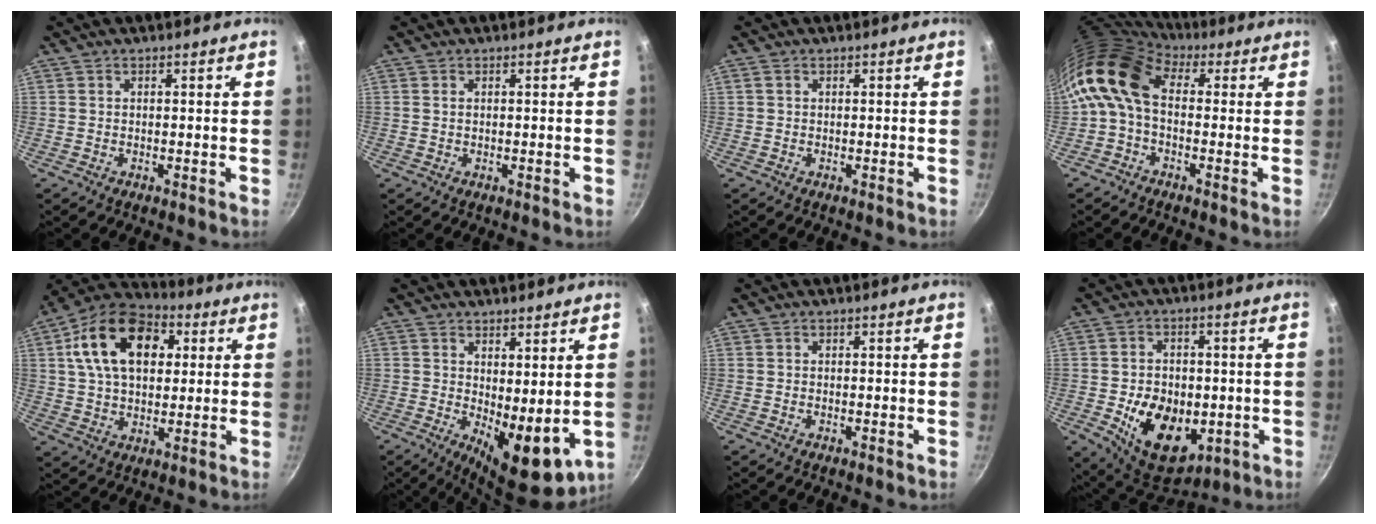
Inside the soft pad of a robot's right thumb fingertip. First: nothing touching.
{"total": 0.7, "force": [0.2, 0.4, 0.5], "torque": [-0.009, 0.002, 0.003]}
{"total": 0.7, "force": [0.2, 0.5, 0.3], "torque": [-0.006, 0.003, 0.003]}
{"total": 11.1, "force": [0.3, 7.5, 8.2], "torque": [-0.153, 0.027, -0.015]}
{"total": 16.8, "force": [4.5, 11.1, 11.8], "torque": [-0.176, 0.015, 0.061]}
{"total": 8.8, "force": [0.7, 3.9, 7.9], "torque": [-0.095, -0.022, 0.020]}
{"total": 0.0}
{"total": 16.0, "force": [-3.5, 11.1, 11.0], "torque": [-0.139, -0.001, -0.037]}